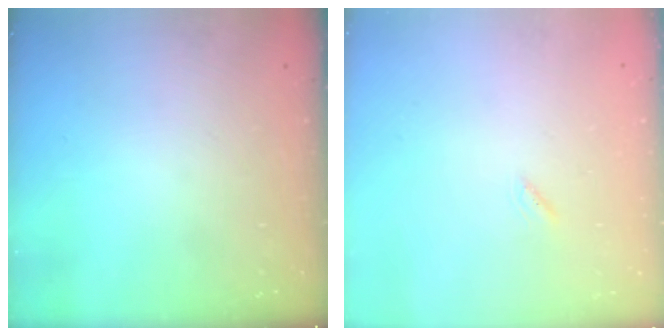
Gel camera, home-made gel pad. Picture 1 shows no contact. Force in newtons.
{"total": 1.2, "press": 1.1, "slide": 0.3}